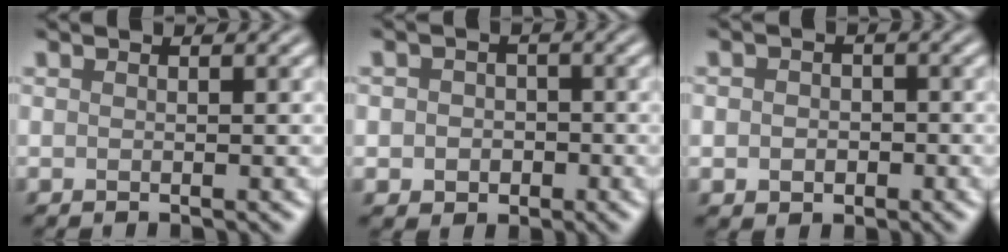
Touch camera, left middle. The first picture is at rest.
{"total": 2.6, "force": [-0.4, 2.3, 1.1], "torque": [0.002, -0.006, -0.015]}
{"total": 2.2, "force": [-0.4, 1.9, 1.1], "torque": [-0.003, -0.005, -0.011]}